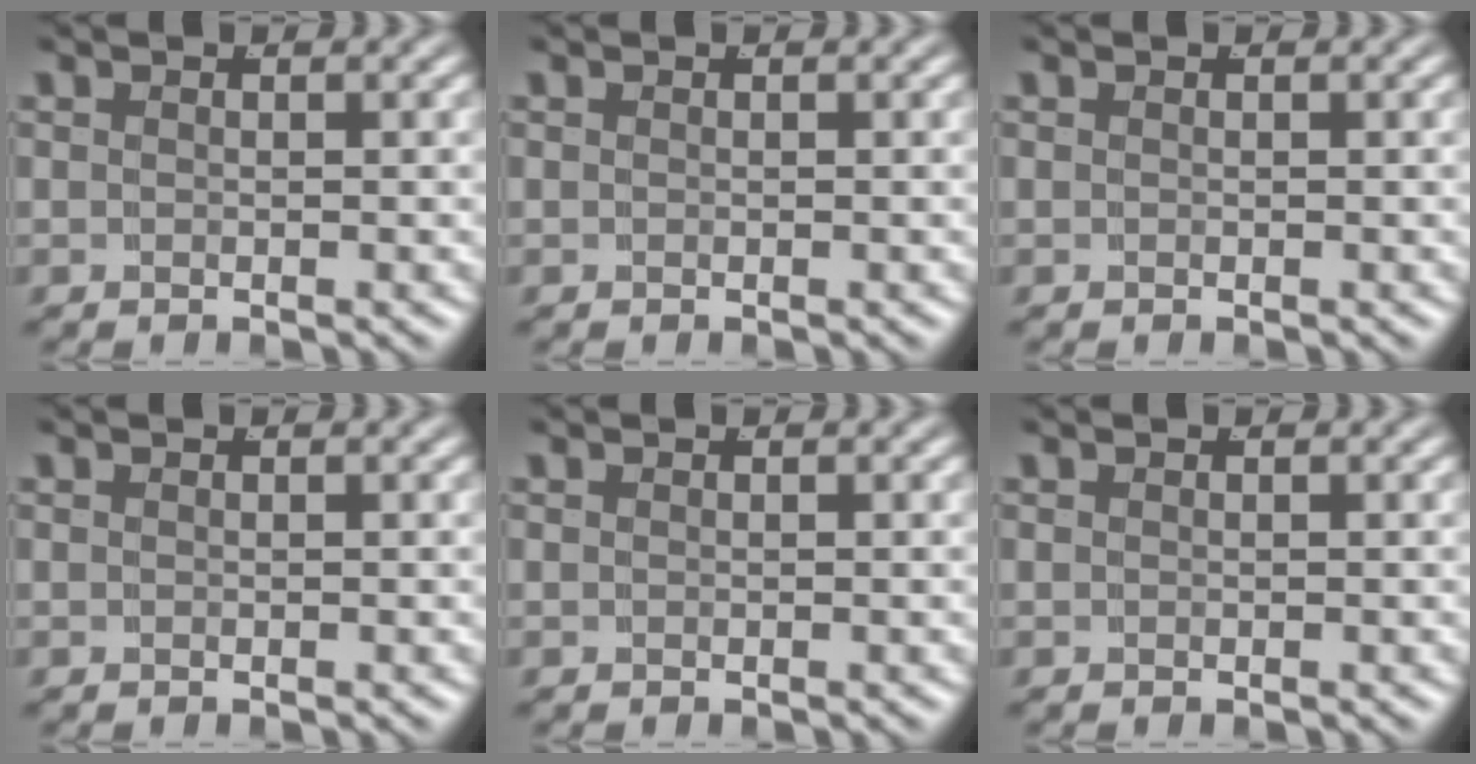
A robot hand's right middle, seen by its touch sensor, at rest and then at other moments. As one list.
[{"total": 0.0}, {"total": 0.0}, {"total": 0.0}, {"total": 0.0}, {"total": 0.0}]